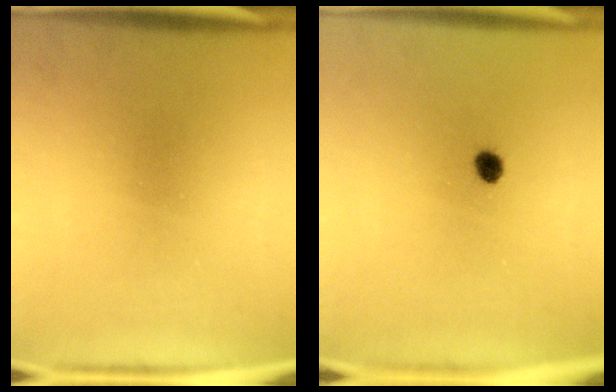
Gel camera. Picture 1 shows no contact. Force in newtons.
{"total": 2.1}